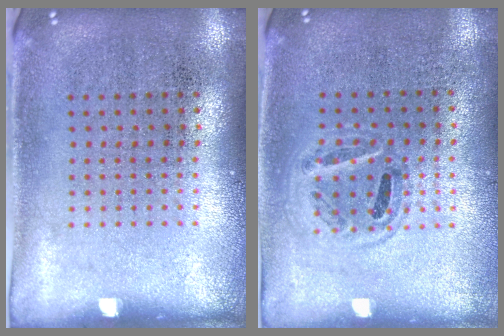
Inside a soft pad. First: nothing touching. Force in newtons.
{"total": 1.0, "press": 0.9, "slide": 0.3}